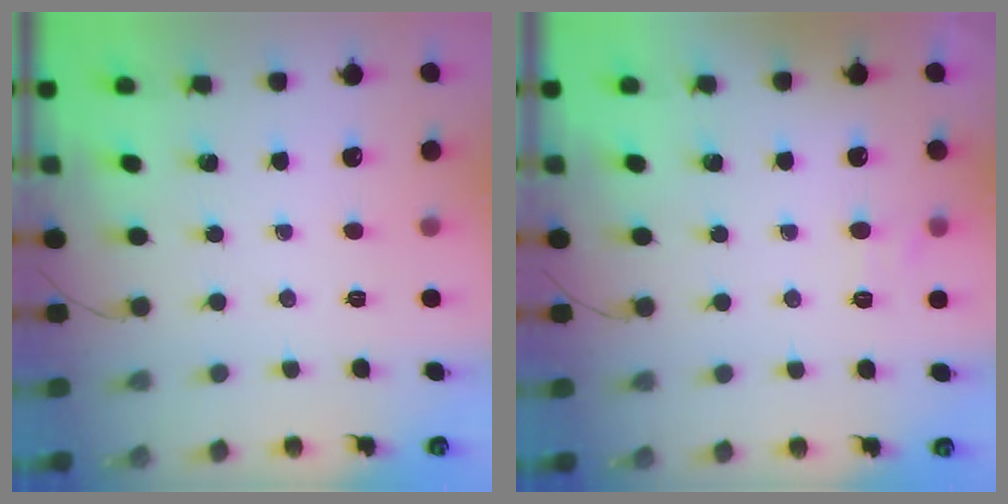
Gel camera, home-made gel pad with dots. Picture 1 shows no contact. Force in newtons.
{"total": 6.1, "press": 6.0, "slide": 1.3}